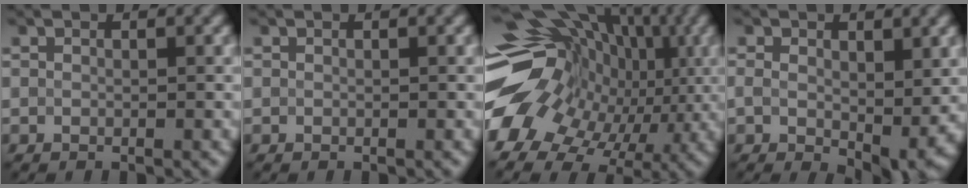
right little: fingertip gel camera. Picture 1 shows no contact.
{"total": 0.0}
{"total": 18.6, "force": [-1.1, 14.2, 11.9], "torque": [-0.203, 0.015, -0.013]}
{"total": 5.8, "force": [-0.3, 3.3, 4.8], "torque": [-0.090, -0.018, 0.011]}